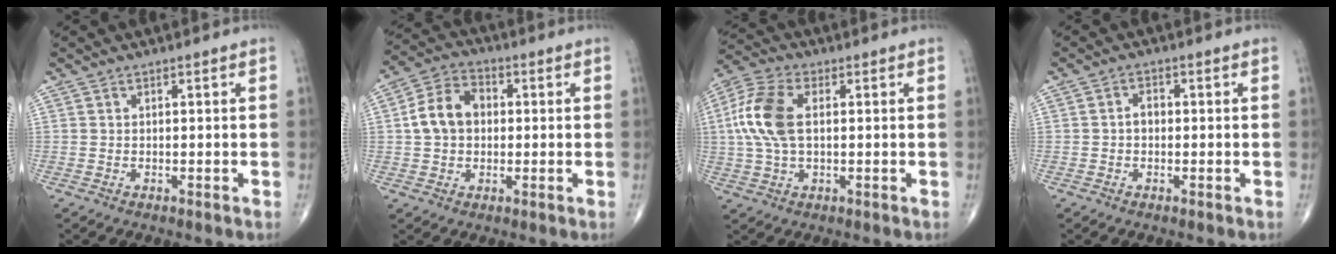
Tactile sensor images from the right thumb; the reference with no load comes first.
{"total": 9.1, "force": [0.6, 6.8, 6.0], "torque": [-0.100, 0.024, 0.002]}
{"total": 11.4, "force": [1.3, 6.3, 9.4], "torque": [-0.219, 0.017, 0.022]}
{"total": 2.2, "force": [-0.2, 1.5, 1.5], "torque": [-0.018, 0.009, -0.008]}